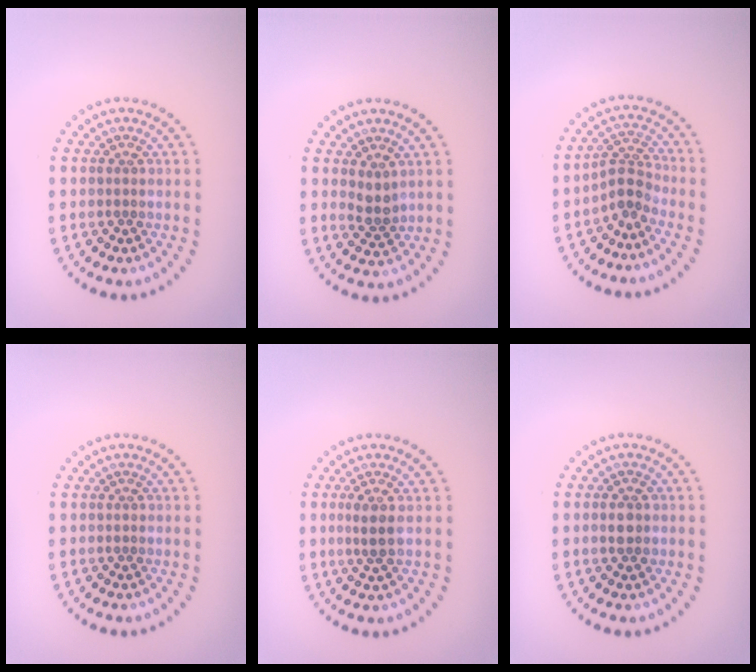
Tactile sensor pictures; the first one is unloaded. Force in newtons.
{"total": 1.8, "press": 1.5, "slide": 0.9}
{"total": 2.4, "press": 1.7, "slide": 1.7}
{"total": 0.0}
{"total": 1.9, "press": 1.5, "slide": 1.1}
{"total": 1.9, "press": 1.9, "slide": 0.1}